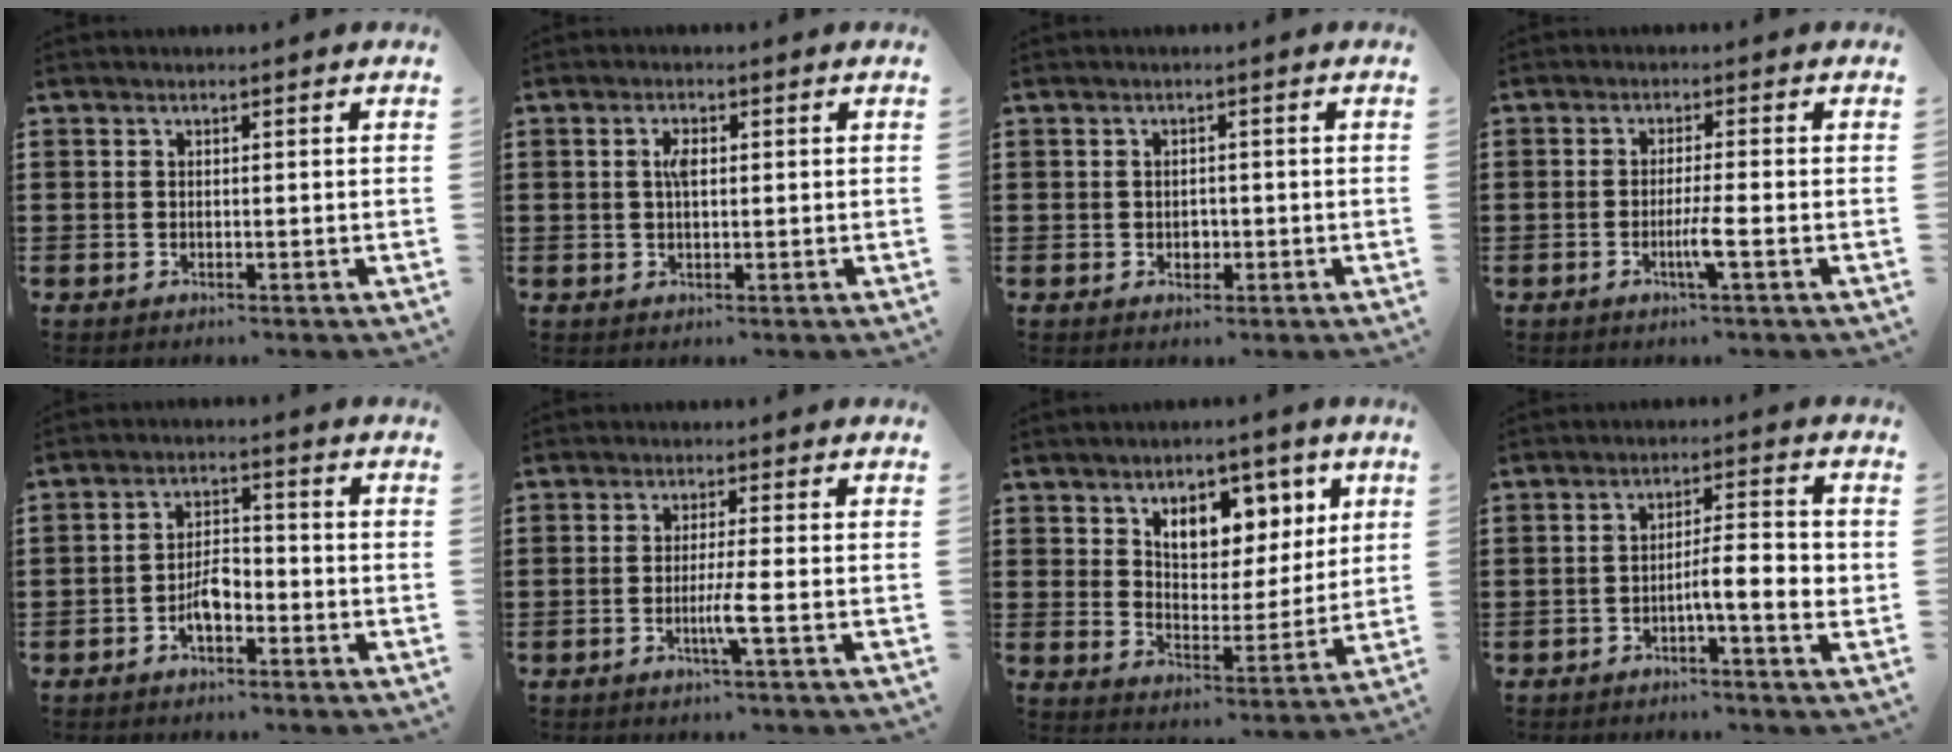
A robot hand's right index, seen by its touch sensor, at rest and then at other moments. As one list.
[{"total": 2.5, "force": [0.4, 1.0, 2.3], "torque": [-0.047, 0.006, 0.005]}, {"total": 1.5, "force": [-0.3, 1.1, 0.9], "torque": [-0.019, 0.003, -0.006]}, {"total": 3.5, "force": [-1.4, -0.3, 3.3], "torque": [-0.063, -0.012, -0.028]}, {"total": 4.3, "force": [-2.2, 1.8, 3.2], "torque": [-0.070, 0.002, -0.045]}, {"total": 3.8, "force": [-1.3, -0.5, 3.5], "torque": [-0.067, -0.016, -0.027]}, {"total": 7.8, "force": [4.5, 4.9, 4.1], "torque": [-0.076, -0.009, 0.072]}, {"total": 5.6, "force": [-1.7, 0.8, 5.3], "torque": [-0.082, -0.001, -0.033]}]